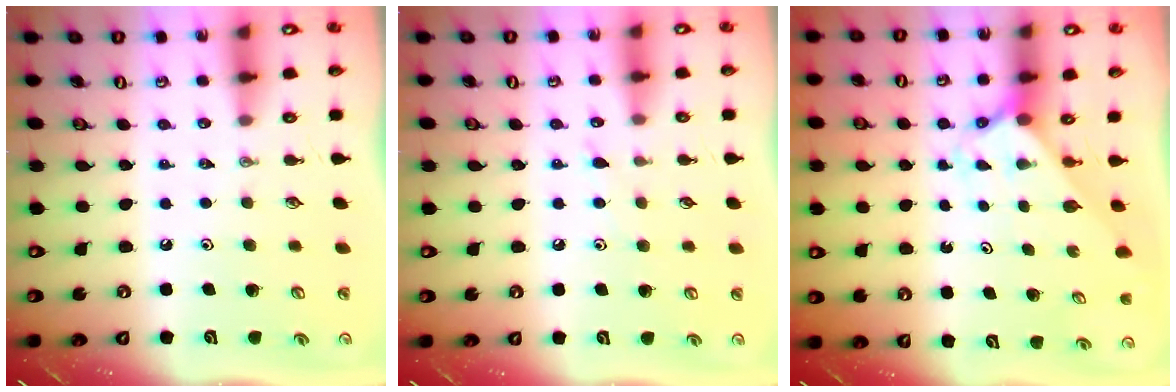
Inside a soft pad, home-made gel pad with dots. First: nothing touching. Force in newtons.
{"total": 5.4, "press": 5.4, "slide": 0.6}
{"total": 2.0, "press": 2.0, "slide": 0.2}